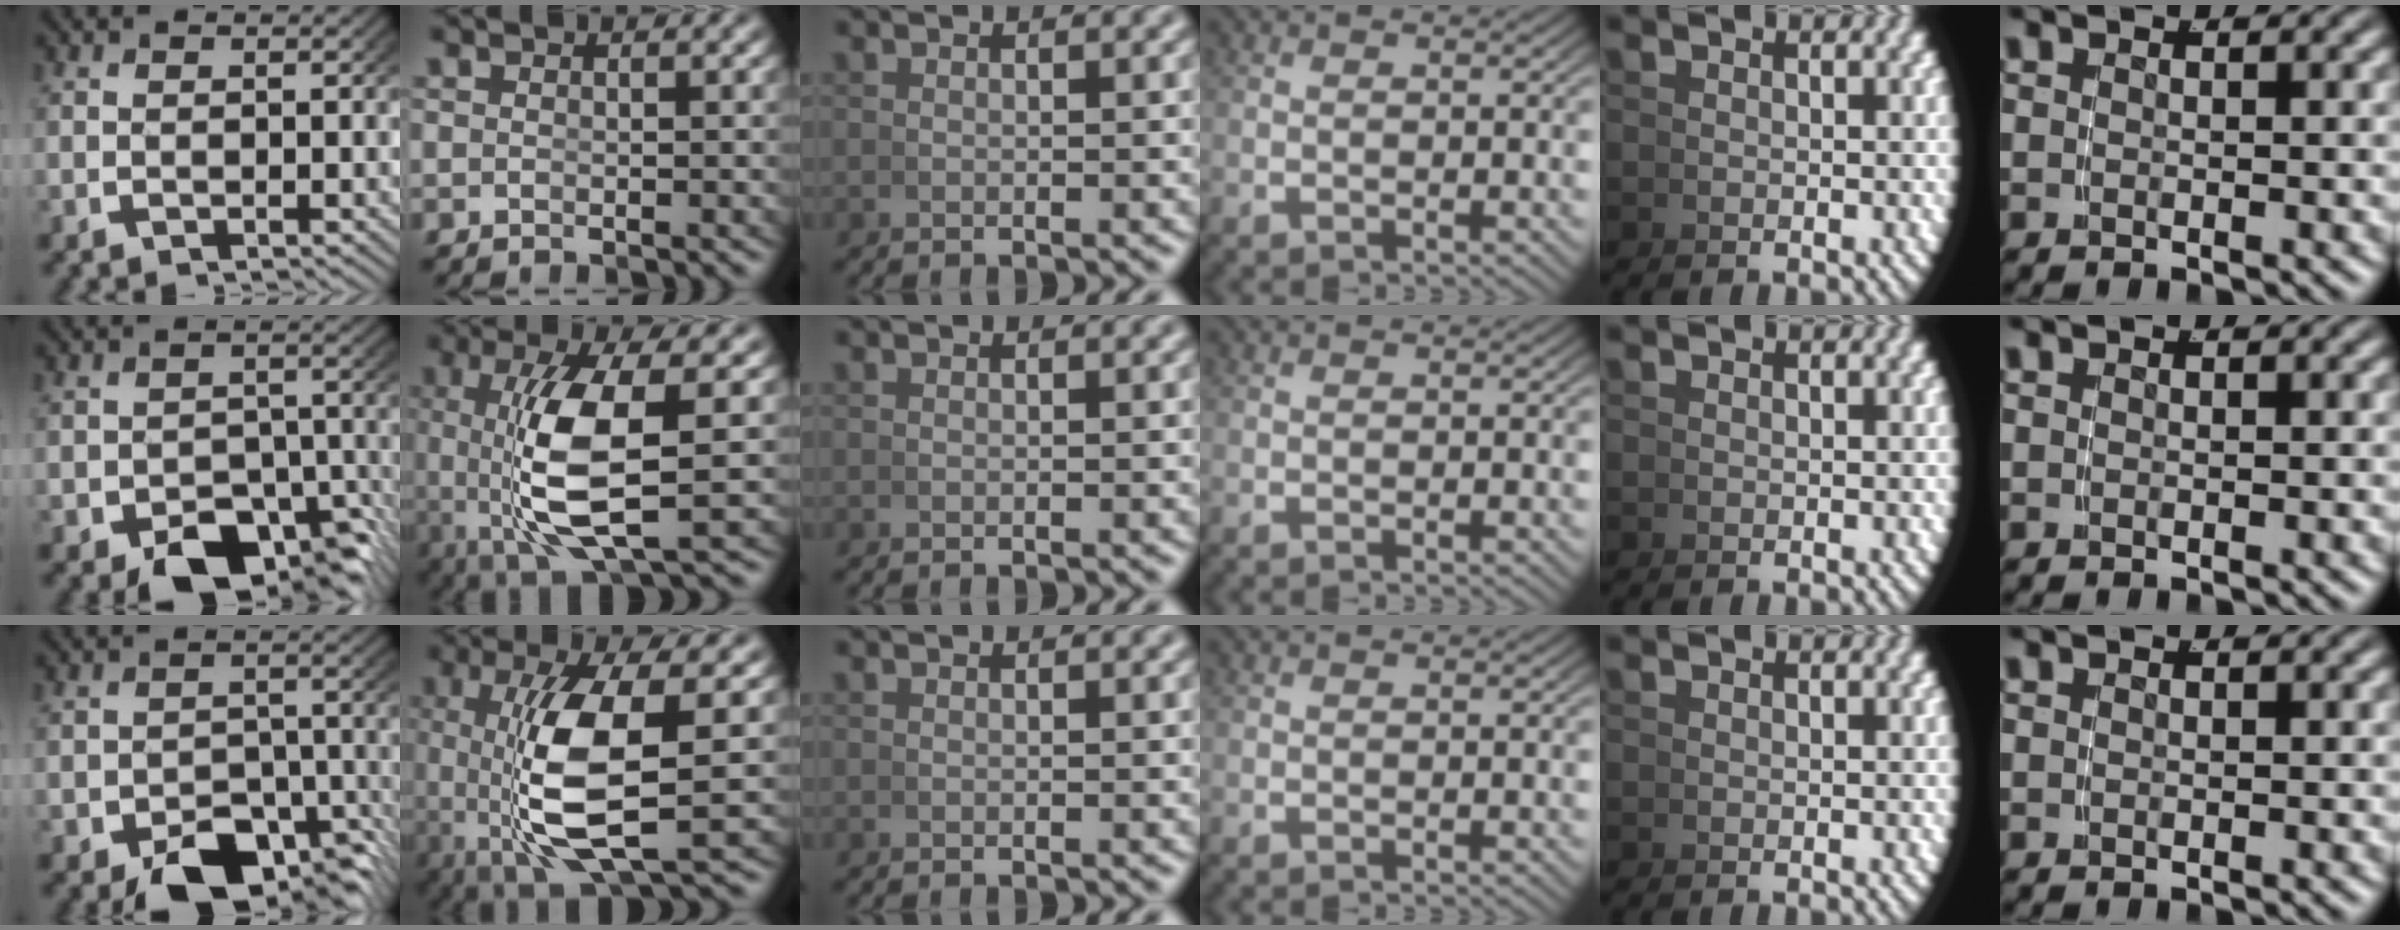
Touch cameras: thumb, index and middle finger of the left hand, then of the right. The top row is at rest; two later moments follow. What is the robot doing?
{"motion": "grasp_and_lifting", "object": "pen"}